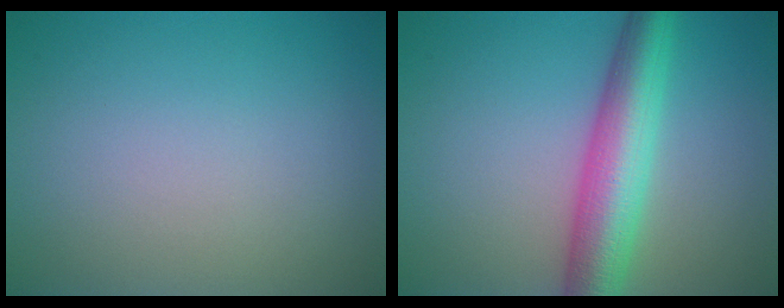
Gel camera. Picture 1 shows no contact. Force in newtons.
{"total": 7.0, "press": 7.0, "slide": 0.0}